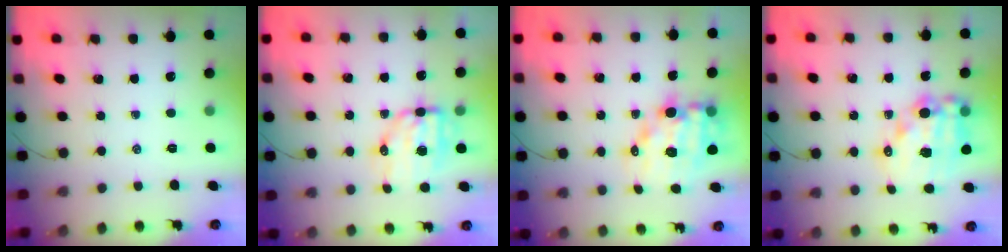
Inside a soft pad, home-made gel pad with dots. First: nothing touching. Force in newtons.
{"total": 7.9, "press": 7.7, "slide": 1.9}
{"total": 11.7, "press": 11.2, "slide": 3.2}
{"total": 16.4, "press": 16.1, "slide": 3.3}